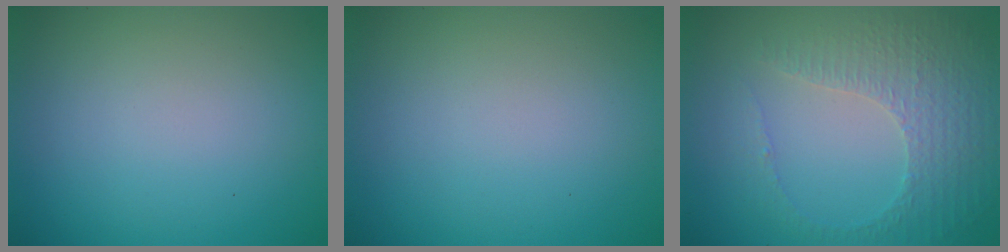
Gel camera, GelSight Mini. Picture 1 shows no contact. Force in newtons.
{"total": 0.0}
{"total": 4.6, "press": 3.3, "slide": 3.2}